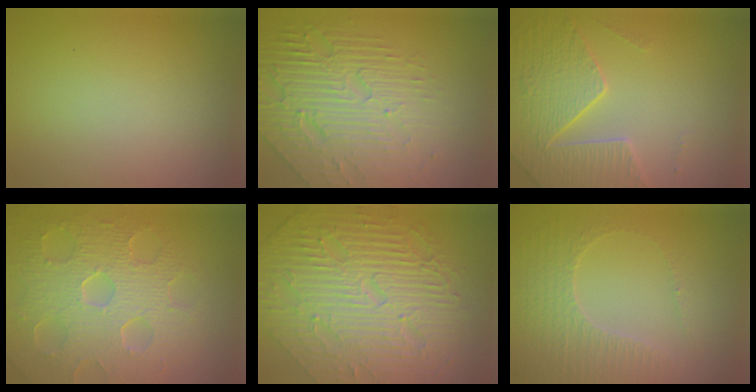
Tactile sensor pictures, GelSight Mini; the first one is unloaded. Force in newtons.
{"total": 7.7, "press": 5.3, "slide": 5.5}
{"total": 4.8, "press": 4.6, "slide": 1.5}
{"total": 8.6, "press": 6.1, "slide": 6.1}
{"total": 11.2, "press": 7.5, "slide": 8.4}
{"total": 3.3, "press": 3.2, "slide": 0.9}